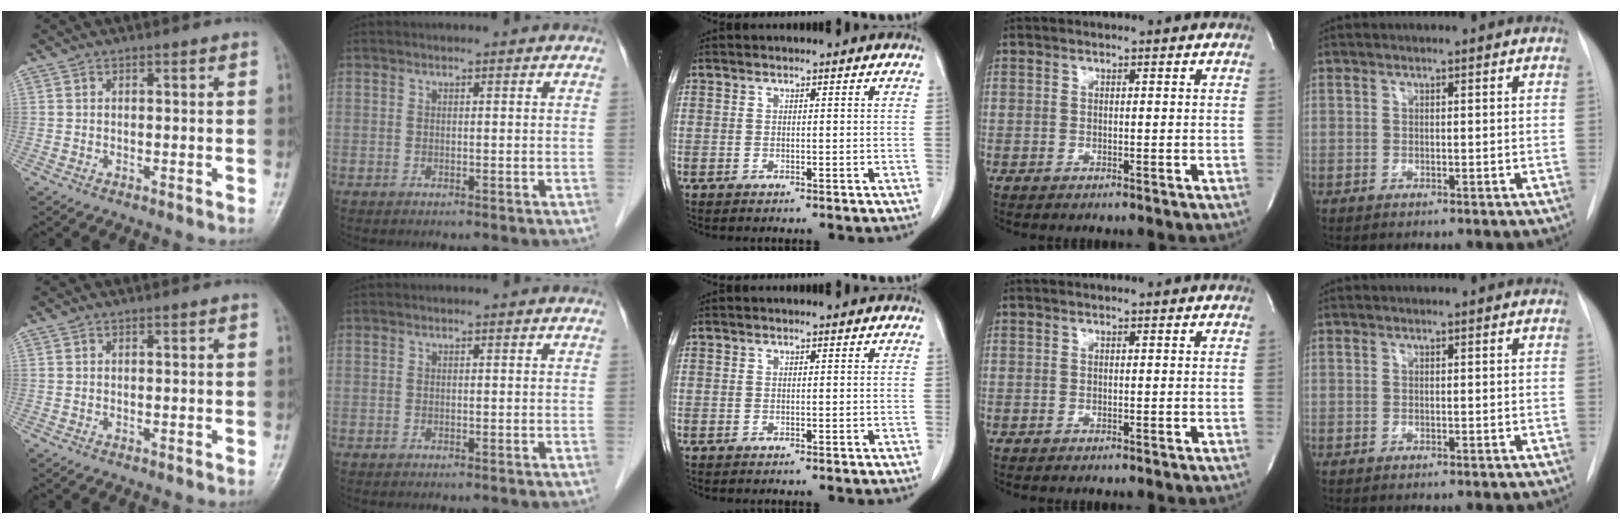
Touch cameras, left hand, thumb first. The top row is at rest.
{}